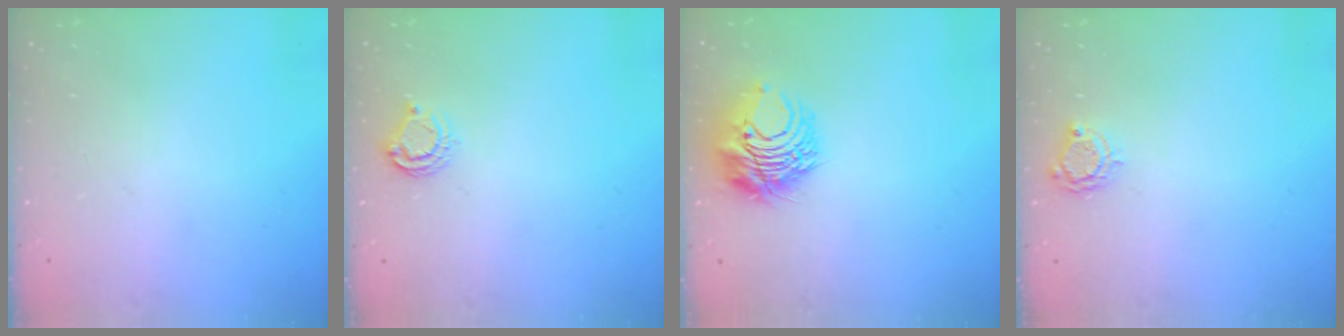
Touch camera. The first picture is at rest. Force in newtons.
{"total": 5.7, "press": 5.7, "slide": 0.5}
{"total": 10.1, "press": 10.1, "slide": 0.8}
{"total": 4.5, "press": 4.5, "slide": 0.1}